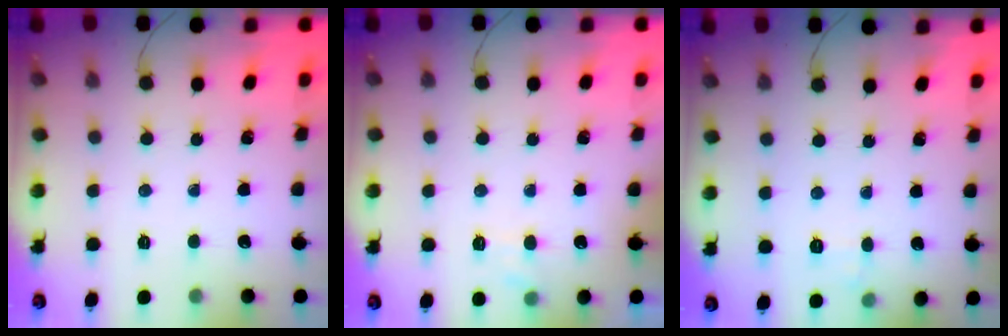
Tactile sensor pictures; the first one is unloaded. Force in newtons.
{"total": 7.3, "press": 7.1, "slide": 1.5}
{"total": 5.6, "press": 5.4, "slide": 1.4}